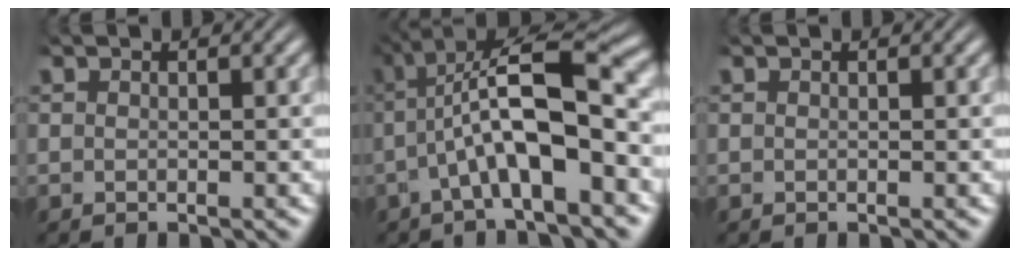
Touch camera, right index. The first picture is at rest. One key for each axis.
{"total": 9.5, "fx": 0.9, "fy": 3.9, "fz": 8.6, "tx": -0.142, "ty": 0.006, "tz": 0.013}
{"total": 0.0}